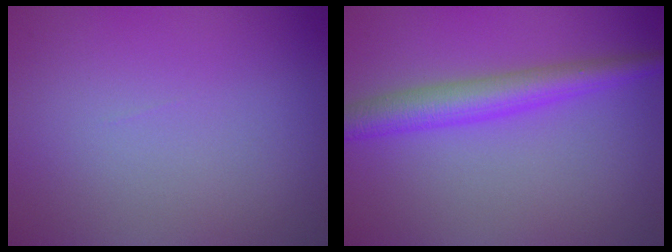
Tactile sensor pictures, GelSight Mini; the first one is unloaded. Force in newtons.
{"total": 4.0, "press": 4.0, "slide": 0.2}